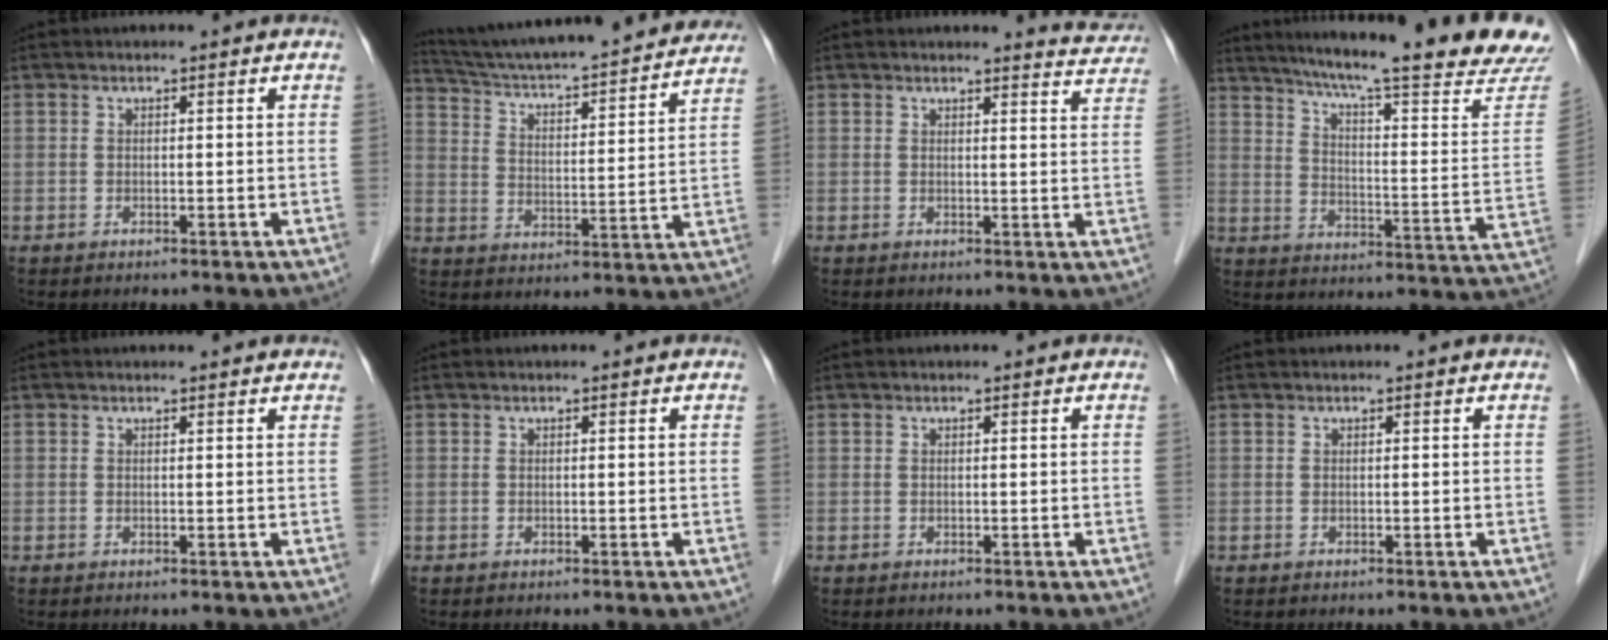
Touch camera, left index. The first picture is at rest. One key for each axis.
{"total": 26.3, "fx": 24.1, "fy": 2.6, "fz": 10.1, "tx": -0.167, "ty": -0.019, "tz": 0.329}
{"total": 4.4, "fx": 4.4, "fy": 0.4, "fz": -0.2, "tx": 0.004, "ty": -0.029, "tz": 0.027}
{"total": 26.0, "fx": 22.5, "fy": 0.4, "fz": 12.9, "tx": -0.196, "ty": -0.066, "tz": 0.288}
{"total": 1.9, "fx": 1.8, "fy": 0.2, "fz": 0.3, "tx": -0.012, "ty": 0.002, "tz": 0.013}
{"total": 0.0}
{"total": 0.0}
{"total": 0.0}